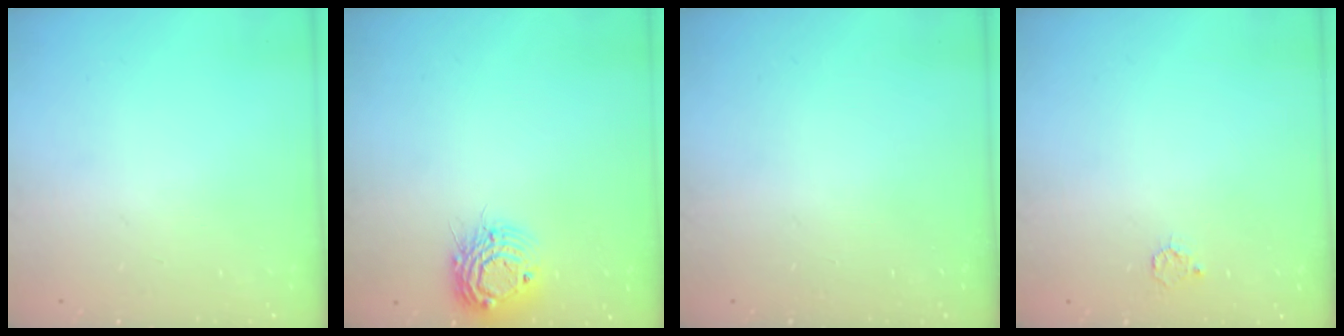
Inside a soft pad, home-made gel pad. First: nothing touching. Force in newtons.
{"total": 11.3, "press": 11.3, "slide": 1.0}
{"total": 0.0}
{"total": 3.5, "press": 3.5, "slide": 0.3}